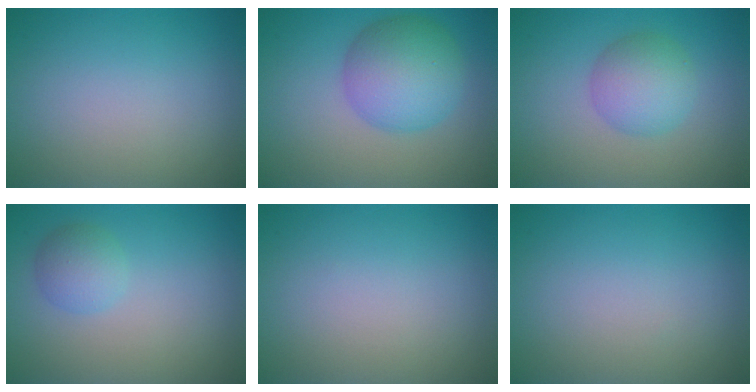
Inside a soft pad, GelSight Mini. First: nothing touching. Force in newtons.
{"total": 6.5, "press": 6.5, "slide": 0.2}
{"total": 4.0, "press": 4.0, "slide": 0.0}
{"total": 2.2, "press": 2.2, "slide": 0.1}
{"total": 0.0}
{"total": 0.0}